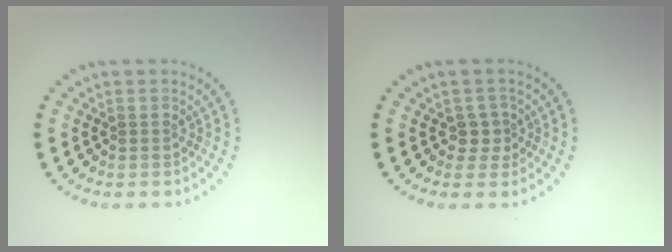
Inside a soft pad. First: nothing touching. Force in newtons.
{"total": 1.6, "press": 1.1, "slide": 1.1}